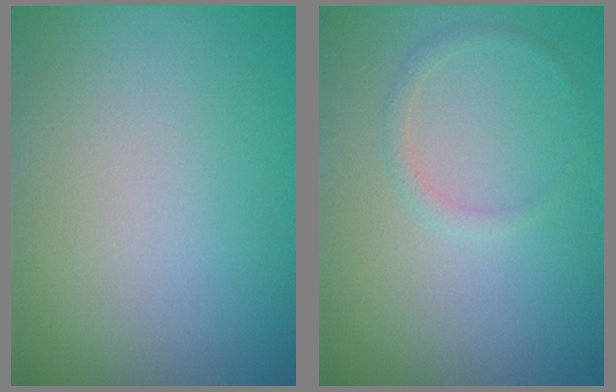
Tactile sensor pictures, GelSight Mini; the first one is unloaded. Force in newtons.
{"total": 0.9, "press": 0.9, "slide": 0.1}